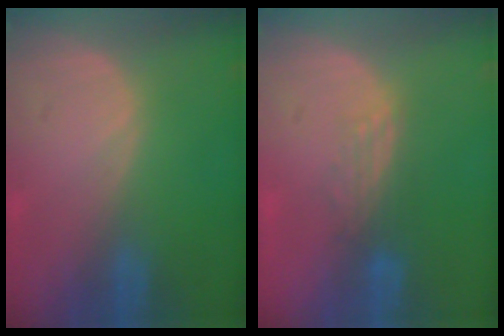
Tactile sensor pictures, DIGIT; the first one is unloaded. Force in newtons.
{"total": 2.8, "press": 2.6, "slide": 1.2}